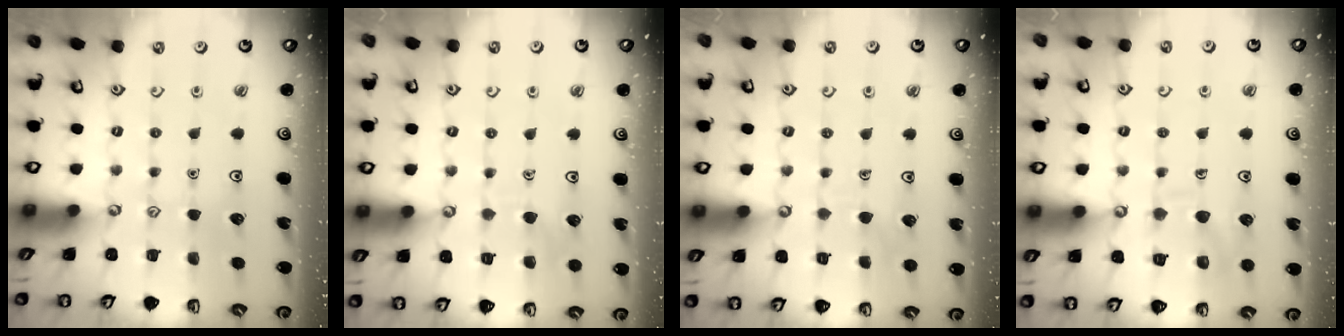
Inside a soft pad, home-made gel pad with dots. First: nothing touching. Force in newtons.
{"total": 4.7, "press": 4.7, "slide": 0.4}
{"total": 4.3, "press": 4.3, "slide": 0.3}
{"total": 9.8, "press": 9.7, "slide": 0.9}